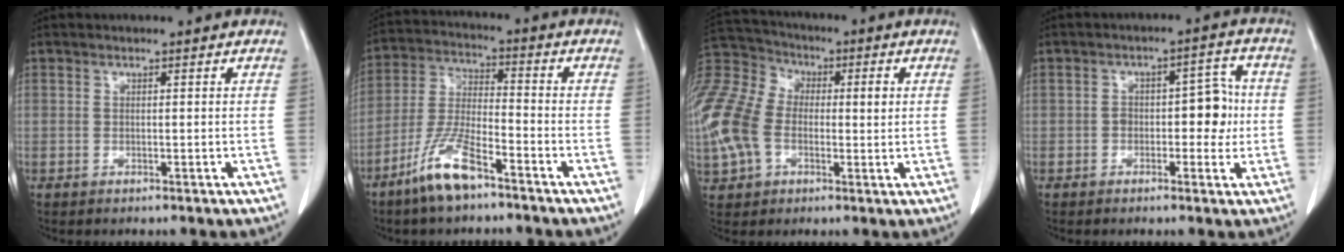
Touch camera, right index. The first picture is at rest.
{"total": 9.7, "force": [-6.5, 1.9, 6.9], "torque": [-0.152, -0.014, -0.132]}
{"total": 20.0, "force": [-0.1, 14.3, 14.0], "torque": [-0.362, 0.049, 0.004]}
{"total": 6.2, "force": [-0.6, 3.2, 5.3], "torque": [-0.065, 0.026, -0.007]}